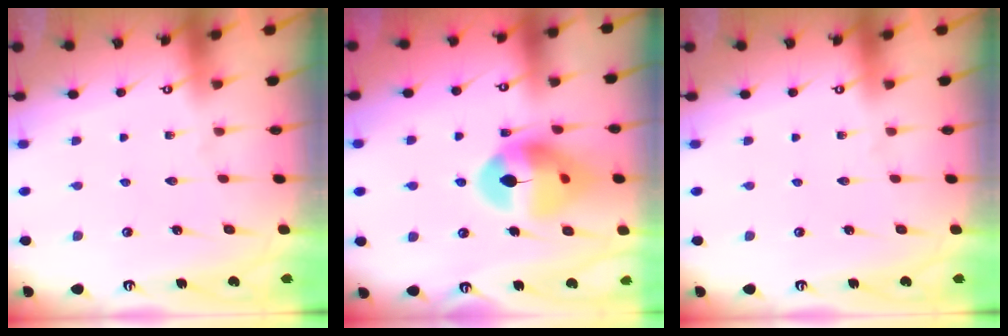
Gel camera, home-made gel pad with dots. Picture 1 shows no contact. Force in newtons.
{"total": 14.5, "press": 14.4, "slide": 1.6}
{"total": 0.0}